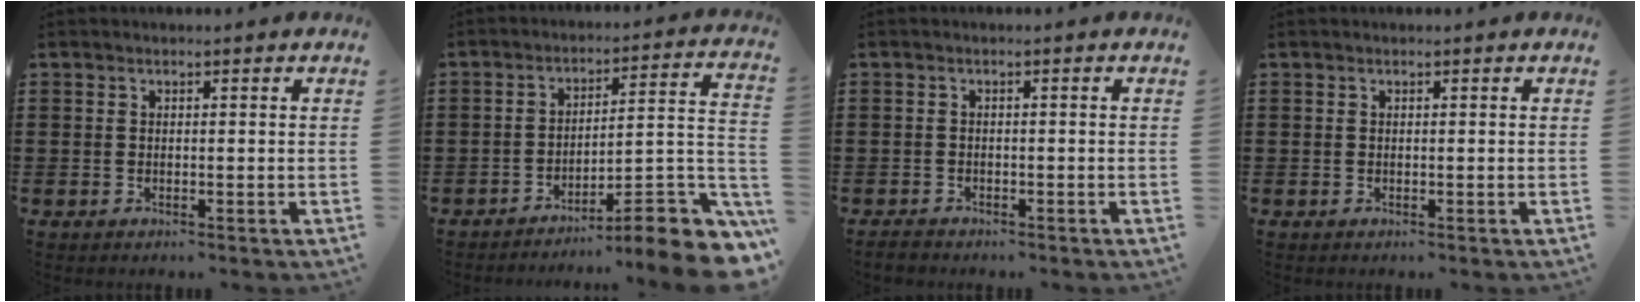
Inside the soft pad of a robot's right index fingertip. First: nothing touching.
{"total": 8.0, "force": [-5.9, 0.9, 5.3], "torque": [-0.069, -0.007, -0.115]}
{"total": 1.3, "force": [-1.2, 0.3, 0.2], "torque": [-0.006, 0.000, -0.025]}
{"total": 0.0}